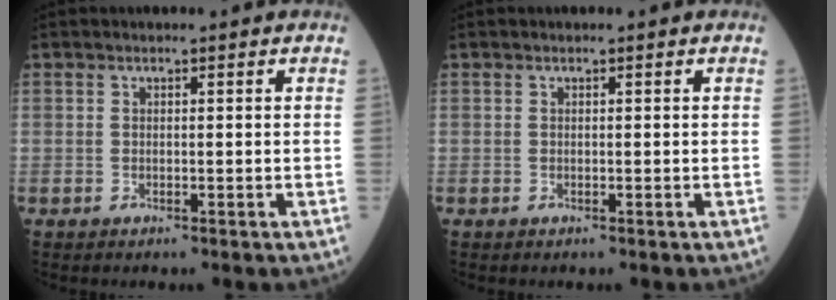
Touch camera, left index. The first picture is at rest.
{"total": 0.0}